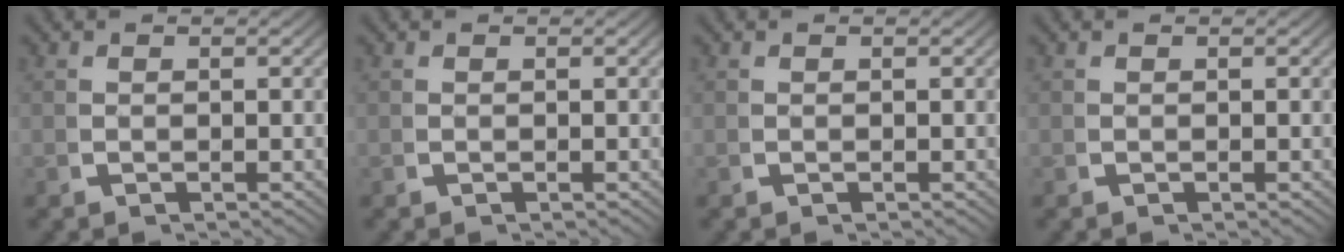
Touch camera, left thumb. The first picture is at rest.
{"total": 0.0}
{"total": 0.0}
{"total": 0.0}